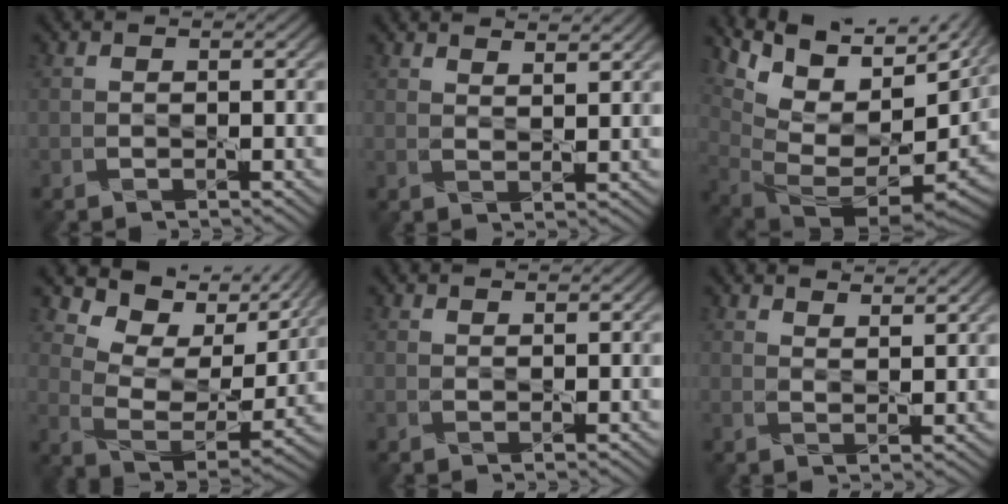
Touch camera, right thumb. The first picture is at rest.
{"total": 3.0, "force": [2.6, 0.5, 1.5], "torque": [-0.019, -0.009, 0.049]}
{"total": 15.7, "force": [6.1, 8.5, 11.7], "torque": [-0.219, 0.013, 0.134]}
{"total": 11.7, "force": [8.1, 5.5, 6.5], "torque": [-0.145, -0.003, 0.141]}
{"total": 0.9, "force": [0.9, 0.1, 0.2], "torque": [-0.011, -0.002, 0.018]}
{"total": 3.6, "force": [3.1, 0.7, 1.7], "torque": [-0.022, -0.011, 0.056]}